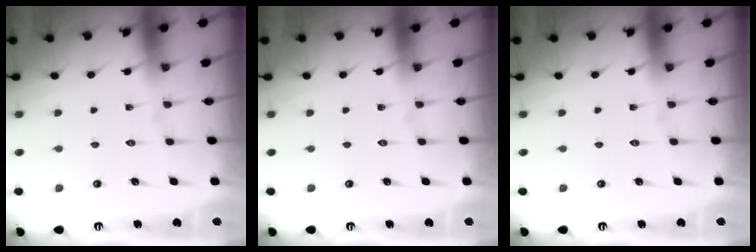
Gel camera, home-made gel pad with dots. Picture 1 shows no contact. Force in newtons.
{"total": 0.0}
{"total": 0.0}